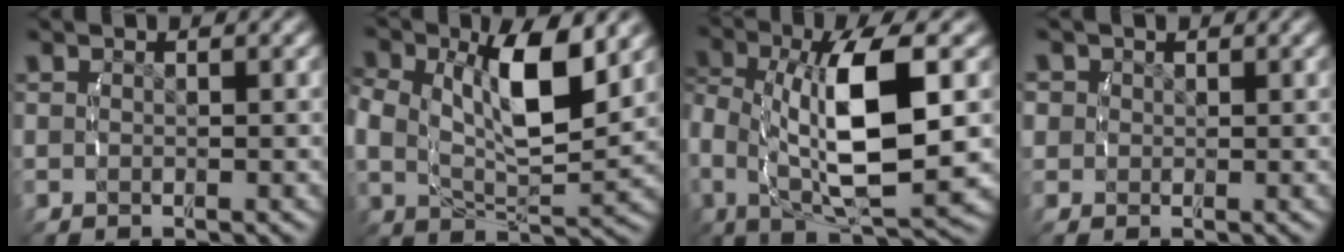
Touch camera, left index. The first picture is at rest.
{"total": 7.7, "force": [1.9, 3.8, 6.4], "torque": [-0.129, -0.024, 0.044]}
{"total": 9.9, "force": [0.1, 4.2, 9.0], "torque": [-0.171, -0.013, 0.011]}
{"total": 2.6, "force": [0.8, 2.4, 0.8], "torque": [-0.027, -0.006, 0.019]}